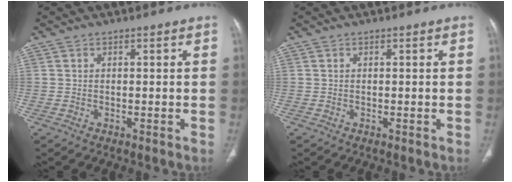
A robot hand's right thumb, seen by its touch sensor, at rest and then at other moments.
{"total": 0.0}